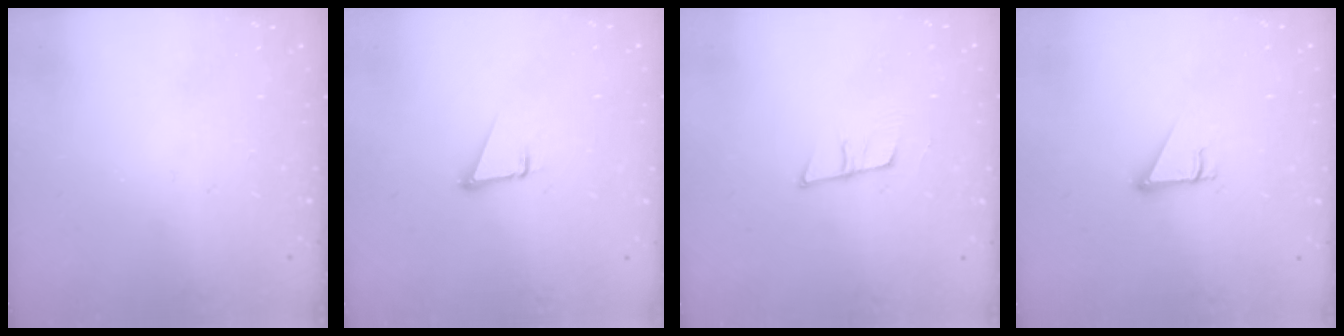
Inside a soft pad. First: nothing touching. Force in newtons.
{"total": 1.9, "press": 1.9, "slide": 0.0}
{"total": 6.9, "press": 6.3, "slide": 2.8}
{"total": 2.5, "press": 2.5, "slide": 0.2}